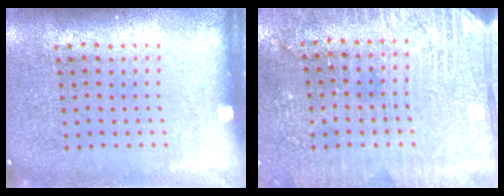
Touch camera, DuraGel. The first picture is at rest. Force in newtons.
{"total": 2.8, "press": 2.8, "slide": 0.4}